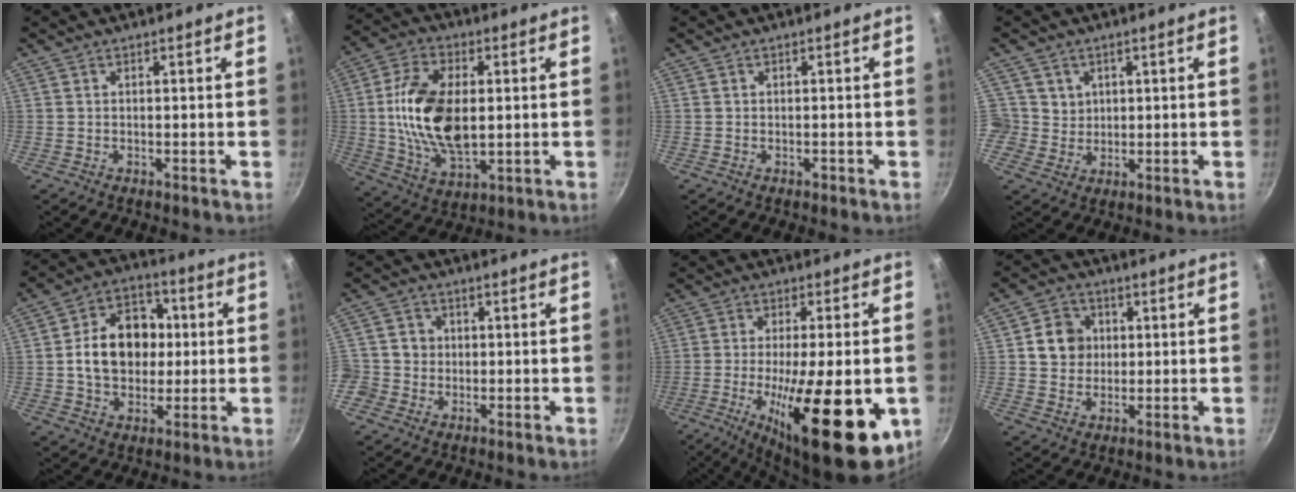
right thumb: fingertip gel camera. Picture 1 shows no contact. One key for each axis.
{"total": 16.5, "fx": 0.9, "fy": 9.3, "fz": 13.6, "tx": -0.244, "ty": 0.003, "tz": 0.018}
{"total": 0.6, "fx": -0.3, "fy": 0.5, "fz": 0.3, "tx": -0.003, "ty": 0.003, "tz": -0.005}
{"total": 4.5, "fx": 1.4, "fy": 4.3, "fz": 0.1, "tx": 0.038, "ty": 0.006, "tz": 0.024}
{"total": 15.1, "fx": 0.8, "fy": 11.6, "fz": 9.6, "tx": -0.117, "ty": 0.024, "tz": 0.004}
{"total": 5.7, "fx": -0.9, "fy": 5.4, "fz": 1.3, "tx": 0.005, "ty": 0.014, "tz": -0.027}
{"total": 23.1, "fx": -6.7, "fy": 7.1, "fz": 20.9, "tx": -0.302, "ty": -0.005, "tz": -0.093}
{"total": 7.1, "fx": 1.1, "fy": 6.4, "fz": 2.8, "tx": -0.016, "ty": 0.006, "tz": 0.013}